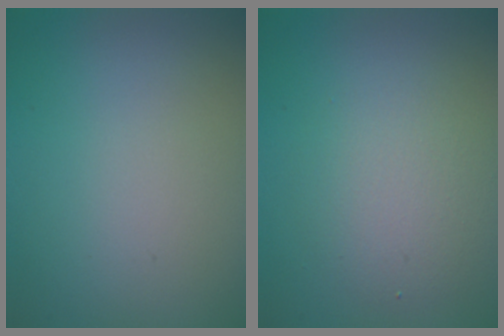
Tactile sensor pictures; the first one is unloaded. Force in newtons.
{"total": 3.2, "press": 3.2, "slide": 0.2}